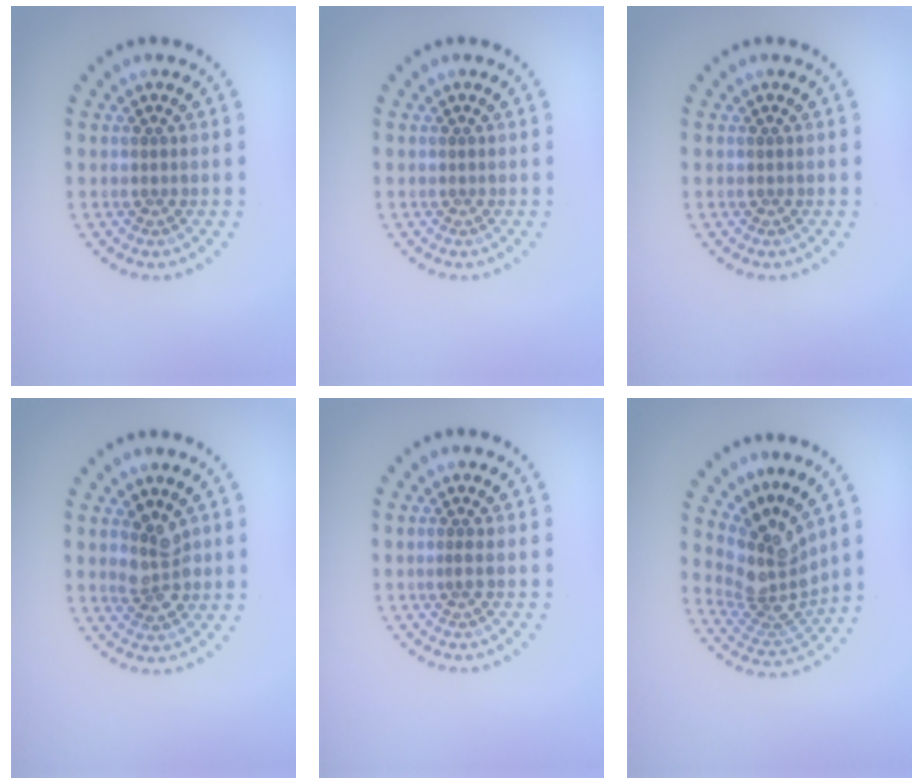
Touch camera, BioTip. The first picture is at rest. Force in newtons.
{"total": 0.0}
{"total": 0.0}
{"total": 2.8, "press": 2.7, "slide": 0.6}
{"total": 0.6, "press": 0.3, "slide": 0.5}
{"total": 4.6, "press": 3.2, "slide": 3.4}